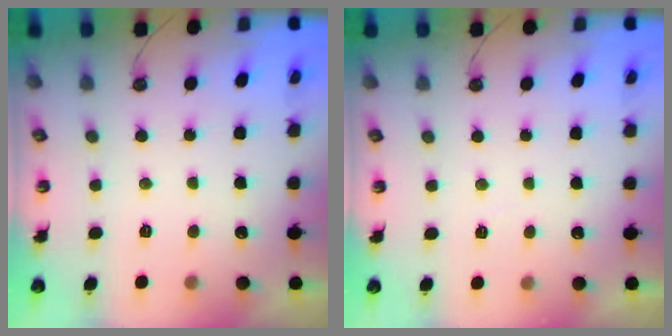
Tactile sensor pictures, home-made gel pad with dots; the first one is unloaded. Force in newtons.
{"total": 2.9, "press": 2.9, "slide": 0.5}